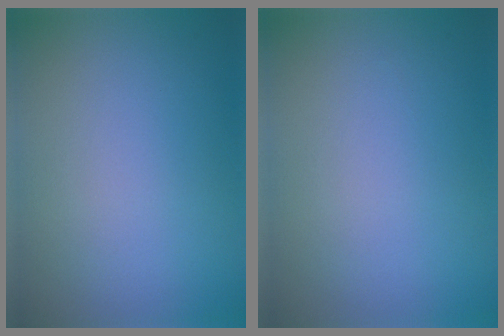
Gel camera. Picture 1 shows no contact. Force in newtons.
{"total": 0.0}